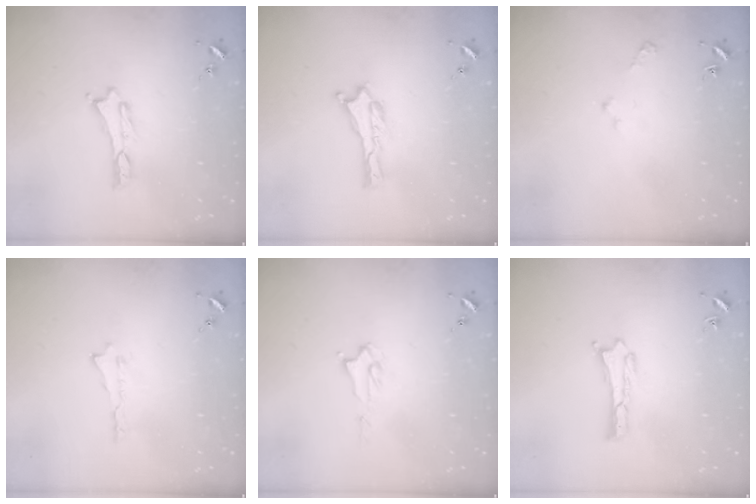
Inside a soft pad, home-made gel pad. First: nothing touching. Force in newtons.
{"total": 0.0}
{"total": 1.6, "press": 1.6, "slide": 0.2}
{"total": 0.0}
{"total": 2.2, "press": 2.2, "slide": 0.4}
{"total": 0.0}